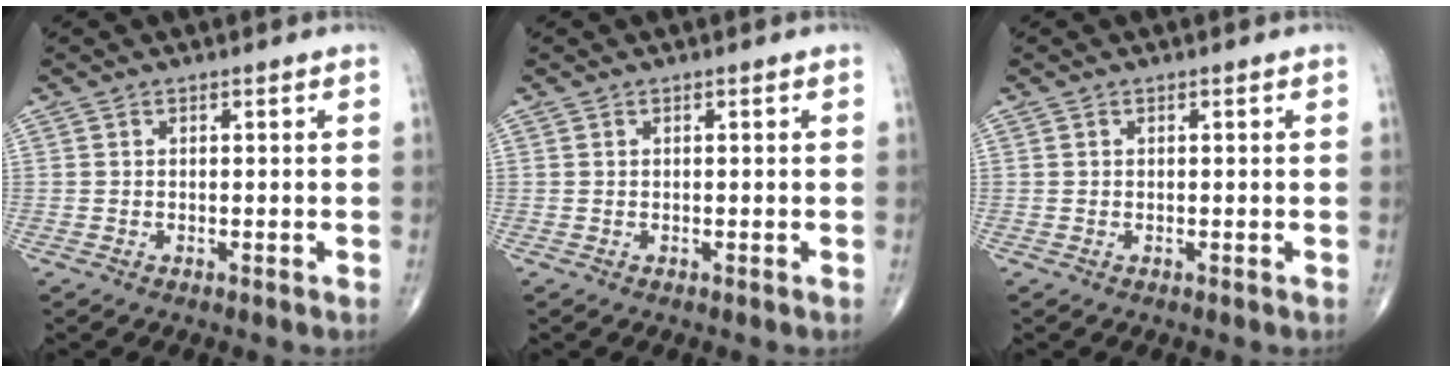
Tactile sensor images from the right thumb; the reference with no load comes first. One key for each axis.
{"total": 0.0}
{"total": 0.0}